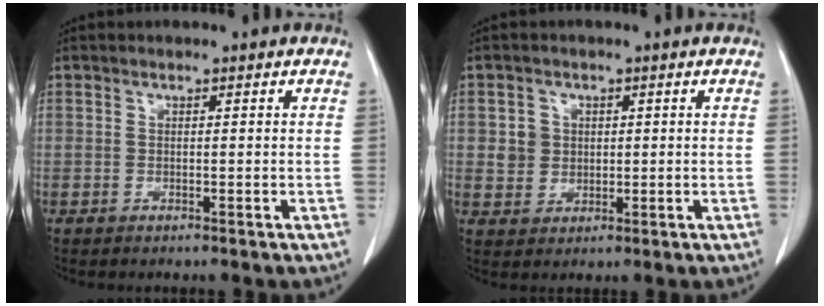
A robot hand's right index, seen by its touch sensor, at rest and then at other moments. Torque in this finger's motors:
{"motor_torque": [0.35, 0.02, 0.15, 0.03]}